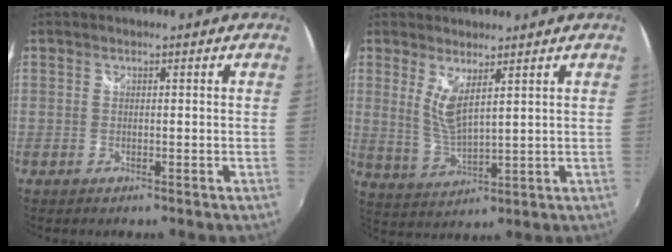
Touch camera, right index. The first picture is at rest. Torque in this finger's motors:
{"motor_torque": [0.16, 0.15, 0.13, 0.09]}